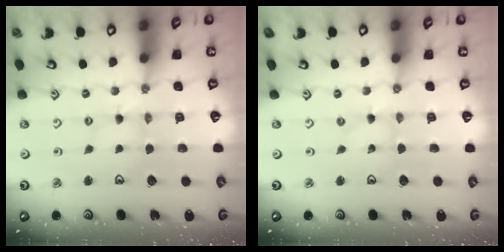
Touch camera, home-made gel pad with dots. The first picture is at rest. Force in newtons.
{"total": 0.0}